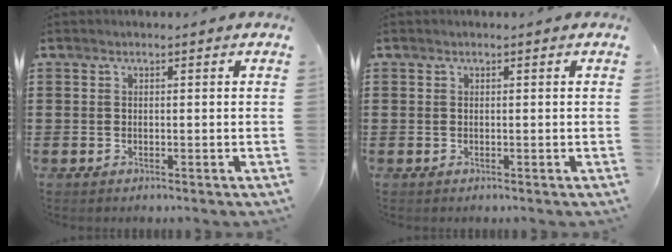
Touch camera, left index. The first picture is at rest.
{"total": 0.0}